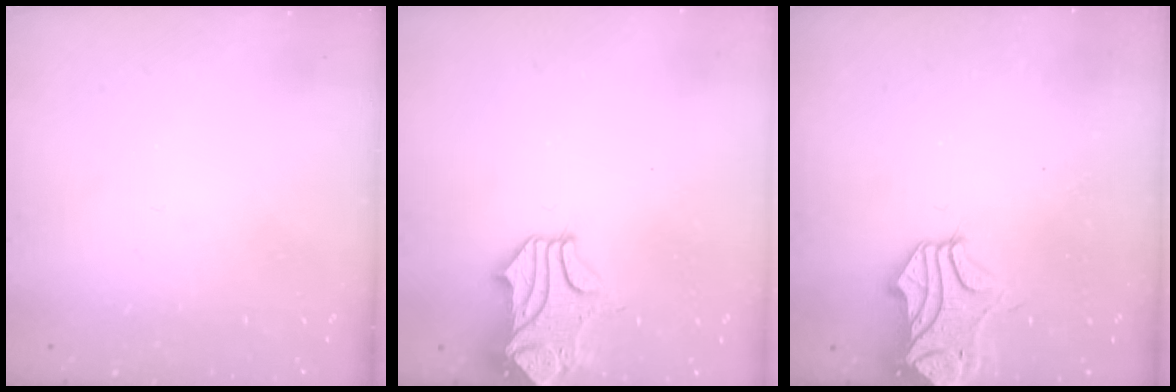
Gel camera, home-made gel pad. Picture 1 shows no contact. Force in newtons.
{"total": 2.1, "press": 1.6, "slide": 1.3}
{"total": 2.0, "press": 1.3, "slide": 1.5}